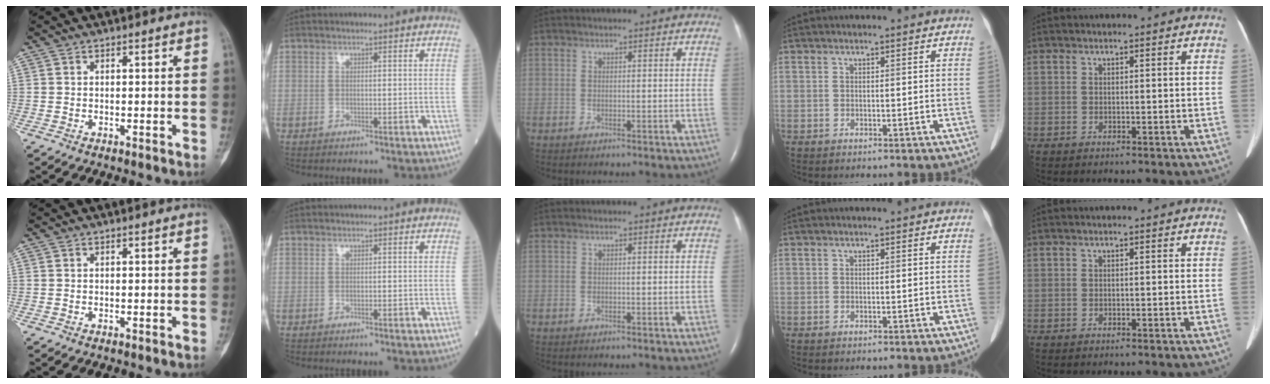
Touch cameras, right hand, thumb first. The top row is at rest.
{}